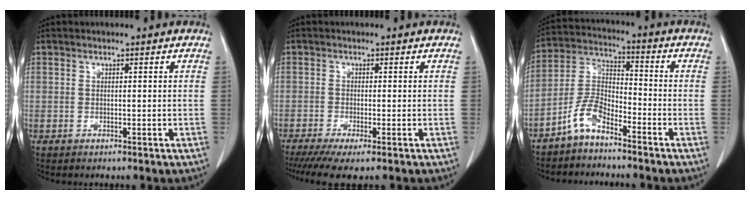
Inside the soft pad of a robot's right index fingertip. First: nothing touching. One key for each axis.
{"total": 6.0, "fx": -4.4, "fy": 0.6, "fz": 4.0, "tx": -0.059, "ty": -0.014, "tz": -0.071}
{"total": 6.6, "fx": -4.9, "fy": 2.2, "fz": 4.0, "tx": -0.095, "ty": 0.007, "tz": -0.103}